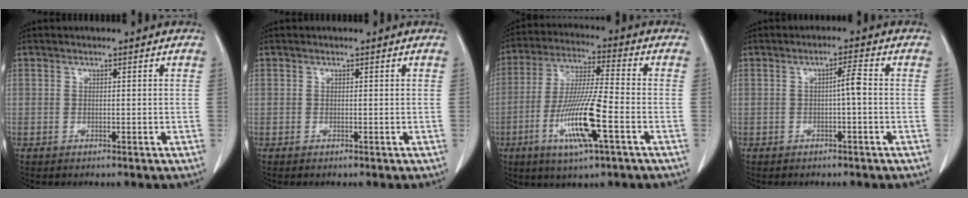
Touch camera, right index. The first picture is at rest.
{"total": 0.0}
{"total": 13.4, "force": [-4.8, 0.7, 12.5], "torque": [-0.247, -0.016, -0.089]}
{"total": 2.4, "force": [-0.3, 0.0, 2.4], "torque": [-0.038, 0.004, -0.006]}